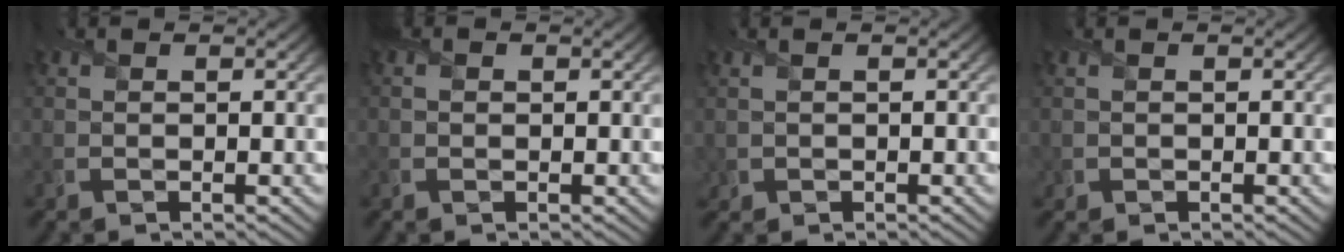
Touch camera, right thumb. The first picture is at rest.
{"total": 0.7, "force": [0.1, 0.6, 0.4], "torque": [-0.008, 0.000, 0.000]}
{"total": 1.0, "force": [0.0, 1.0, 0.0], "torque": [-0.001, -0.007, -0.001]}
{"total": 0.7, "force": [-0.2, 0.7, 0.0], "torque": [0.002, -0.006, -0.006]}